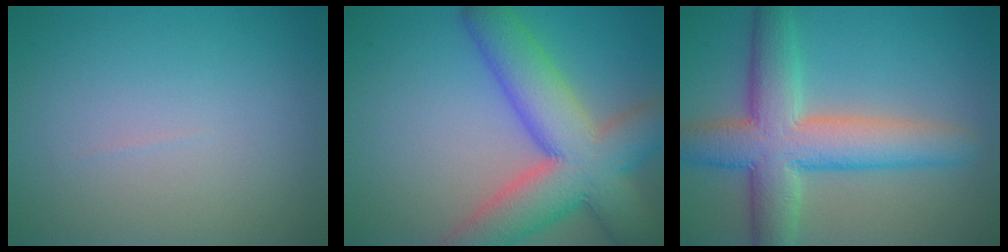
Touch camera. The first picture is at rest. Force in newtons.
{"total": 9.4, "press": 9.4, "slide": 0.7}
{"total": 8.6, "press": 8.6, "slide": 0.5}